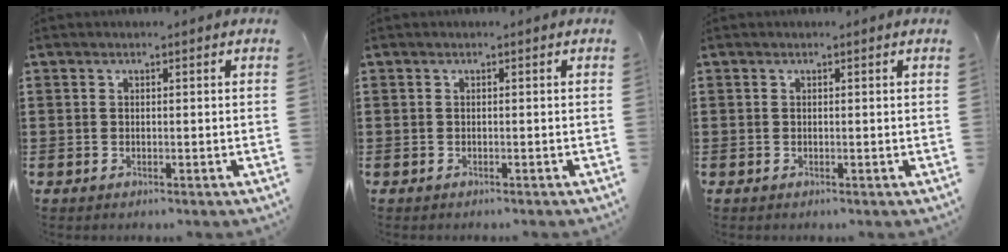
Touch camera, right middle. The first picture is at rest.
{"total": 0.0}
{"total": 0.0}